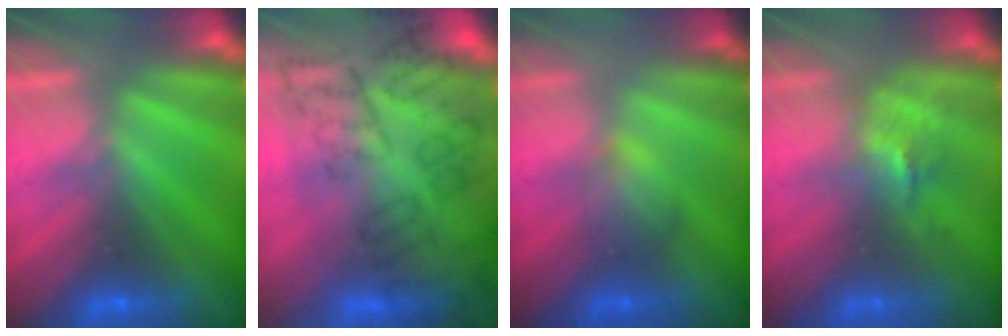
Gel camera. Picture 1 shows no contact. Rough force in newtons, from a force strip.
{"total": 10.8}
{"total": 2.1}
{"total": 2.4}